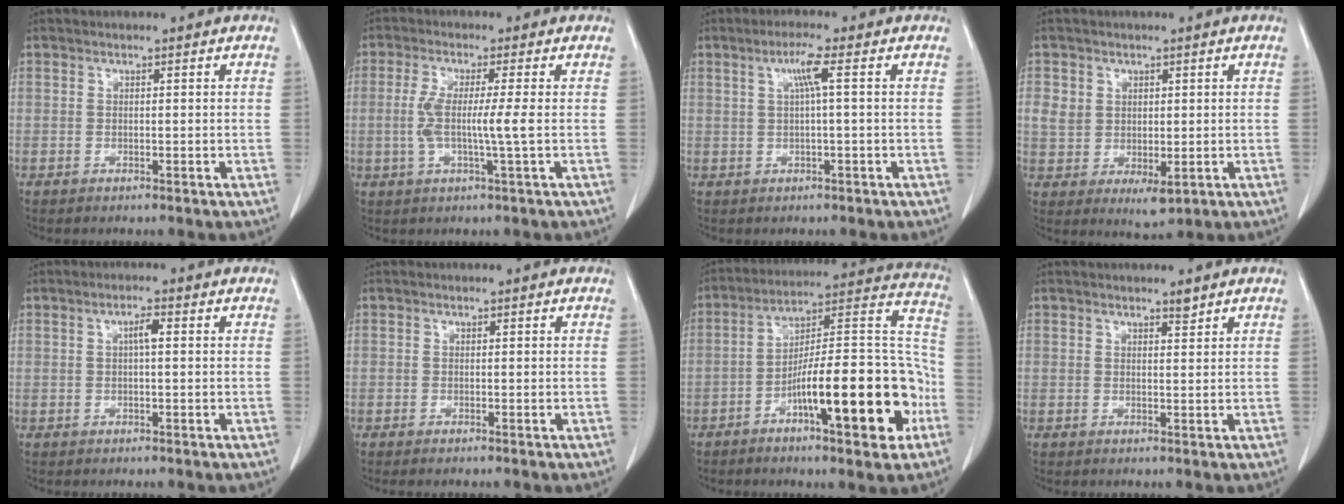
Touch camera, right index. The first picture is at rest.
{"total": 5.8, "force": [-0.4, -0.4, 5.8], "torque": [-0.119, -0.005, -0.008]}
{"total": 3.5, "force": [0.9, -0.5, 3.3], "torque": [-0.066, 0.006, 0.017]}
{"total": 6.2, "force": [0.8, 4.8, 3.8], "torque": [-0.065, -0.006, 0.030]}
{"total": 2.0, "force": [0.3, 0.3, 2.0], "torque": [-0.035, 0.005, 0.004]}
{"total": 0.8, "force": [-0.7, 0.1, 0.5], "torque": [-0.011, -0.002, -0.010]}
{"total": 20.7, "force": [-8.0, 3.9, 18.7], "torque": [-0.257, 0.025, -0.118]}
{"total": 1.1, "force": [0.9, 0.1, 0.5], "torque": [-0.012, -0.005, 0.015]}